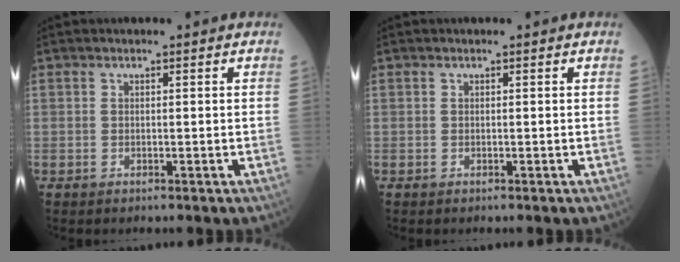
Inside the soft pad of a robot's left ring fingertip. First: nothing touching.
{"total": 0.0}